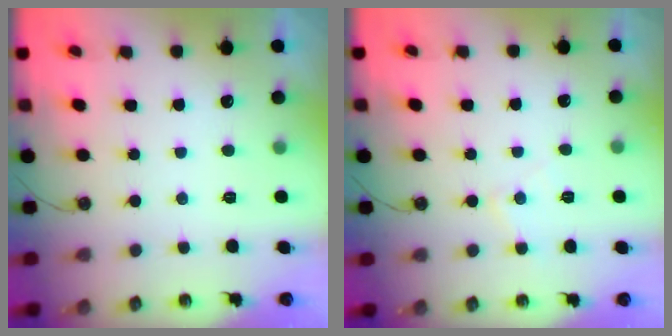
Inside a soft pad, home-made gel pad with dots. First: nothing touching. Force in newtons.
{"total": 5.3, "press": 5.3, "slide": 0.3}